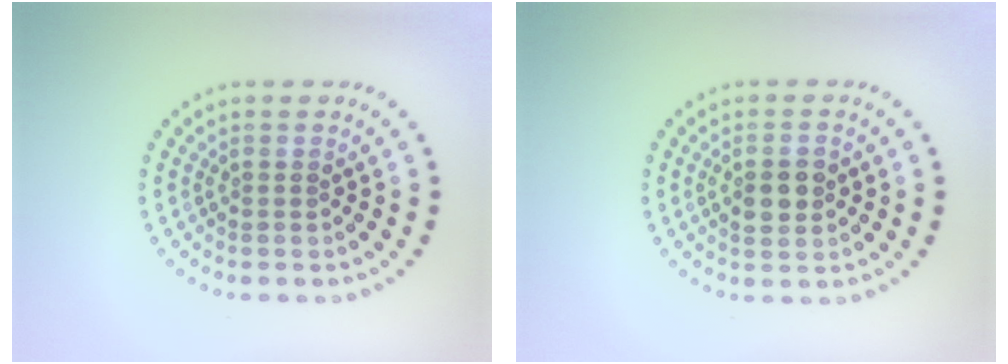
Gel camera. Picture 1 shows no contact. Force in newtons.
{"total": 2.8, "press": 2.8, "slide": 0.2}